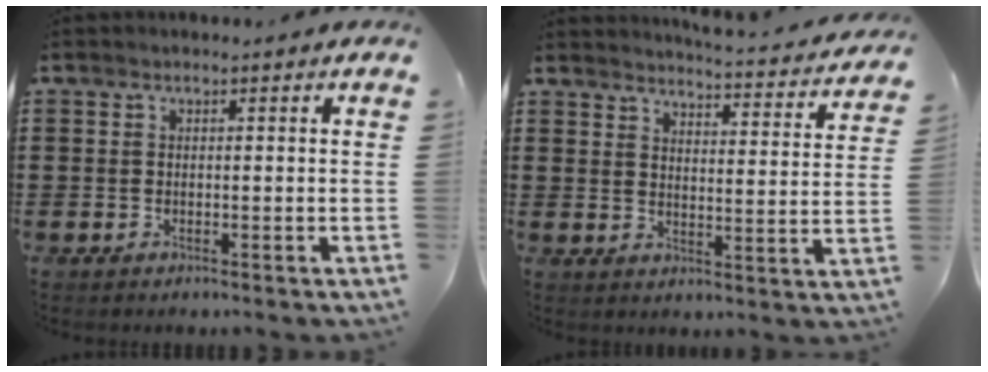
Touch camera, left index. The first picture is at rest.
{"total": 3.9, "force": [3.8, -0.3, 0.7], "torque": [-0.017, -0.038, 0.058]}